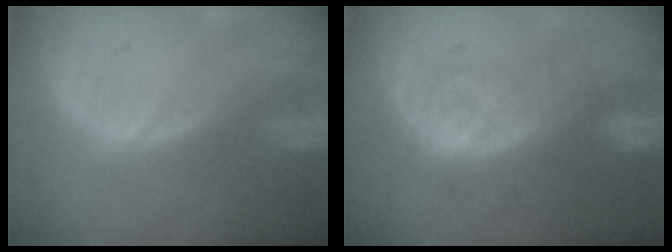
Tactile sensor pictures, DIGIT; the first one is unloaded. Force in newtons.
{"total": 8.3, "press": 7.2, "slide": 4.0}